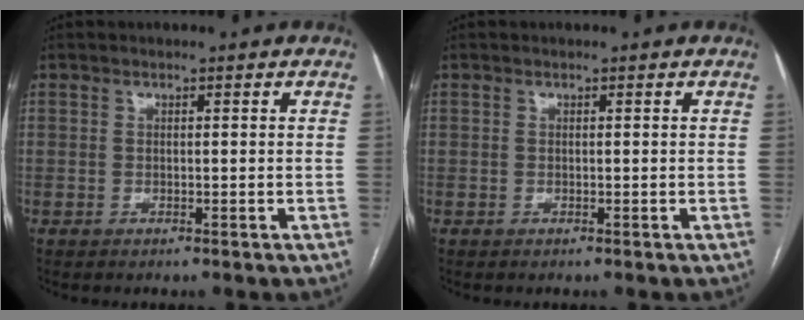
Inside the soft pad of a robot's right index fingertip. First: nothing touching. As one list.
[{"total": 0.0}]